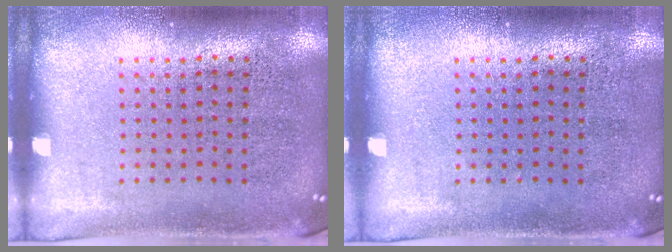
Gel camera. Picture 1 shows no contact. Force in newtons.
{"total": 0.0}